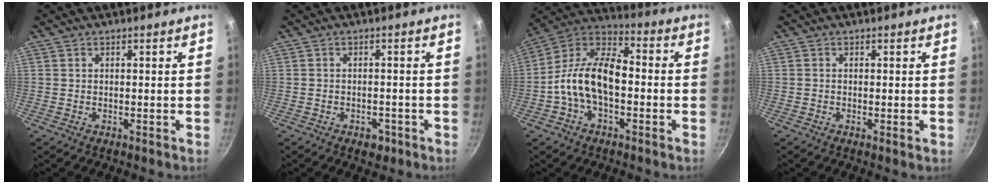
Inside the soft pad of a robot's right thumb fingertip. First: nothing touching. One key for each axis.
{"total": 2.8, "fx": -1.6, "fy": 1.8, "fz": 1.5, "tx": -0.012, "ty": 0.006, "tz": -0.018}
{"total": 15.1, "fx": -2.1, "fy": 8.7, "fz": 12.1, "tx": -0.218, "ty": 0.045, "tz": -0.046}
{"total": 1.1, "fx": -0.2, "fy": 0.3, "fz": 1.0, "tx": -0.024, "ty": -0.005, "tz": -0.006}